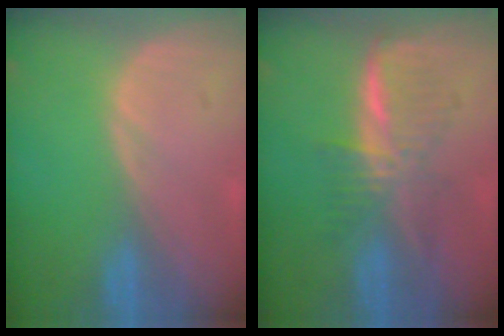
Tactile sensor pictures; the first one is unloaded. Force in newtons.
{"total": 5.9, "press": 5.8, "slide": 1.1}